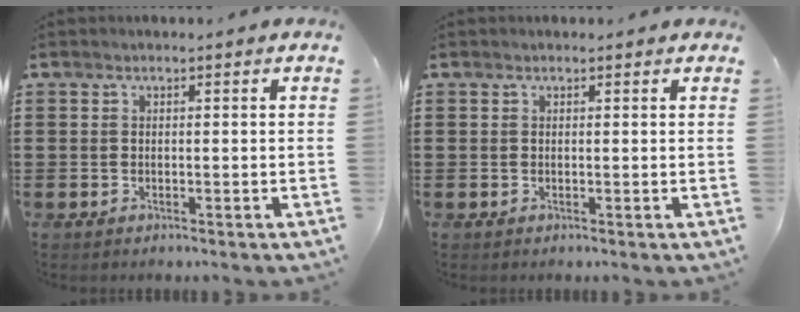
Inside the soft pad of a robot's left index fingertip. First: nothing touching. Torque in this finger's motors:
{"motor_torque": [0.68, -1.46, -0.01, -0.02]}